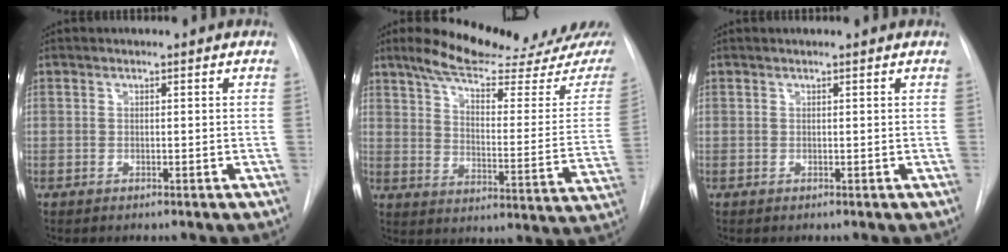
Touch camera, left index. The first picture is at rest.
{"total": 22.3, "force": [19.1, 2.4, 11.4], "torque": [-0.165, -0.056, 0.251]}
{"total": 1.9, "force": [1.8, 0.0, 0.6], "torque": [-0.011, 0.014, 0.022]}